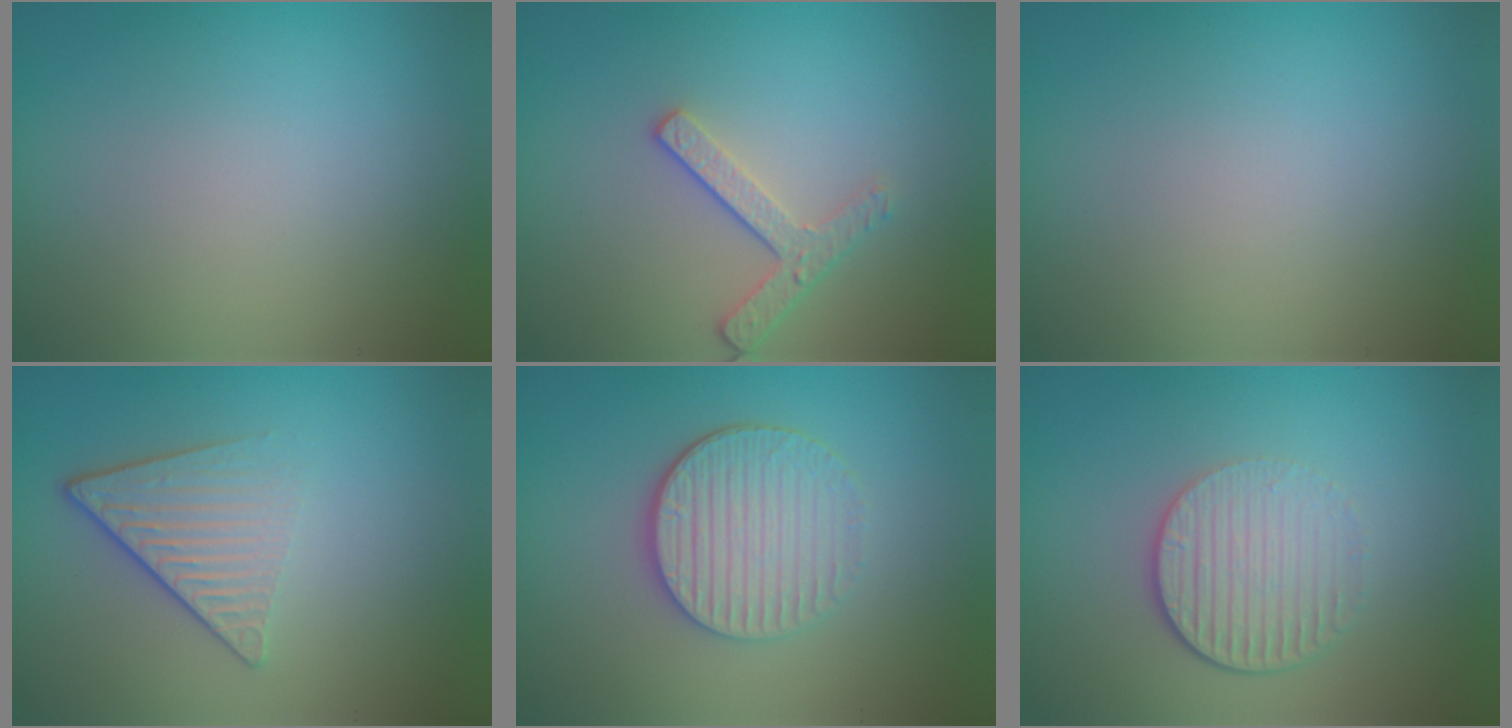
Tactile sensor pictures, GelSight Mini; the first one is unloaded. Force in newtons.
{"total": 2.6, "press": 2.2, "slide": 1.3}
{"total": 0.0}
{"total": 4.5, "press": 2.8, "slide": 3.5}
{"total": 4.3, "press": 3.5, "slide": 2.5}
{"total": 4.3, "press": 2.8, "slide": 3.2}